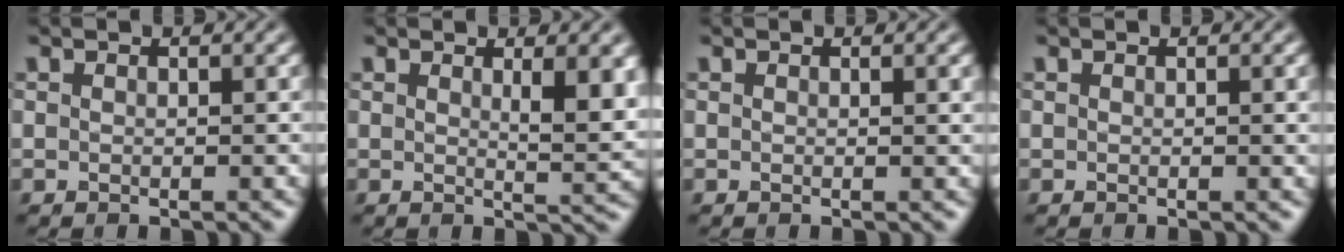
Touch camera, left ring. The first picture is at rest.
{"total": 3.9, "force": [1.3, 1.0, 3.6], "torque": [-0.046, -0.007, 0.024]}
{"total": 0.8, "force": [0.3, 0.2, 0.6], "torque": [-0.005, 0.002, 0.005]}
{"total": 0.6, "force": [0.1, 0.1, 0.6], "torque": [-0.004, 0.001, 0.001]}